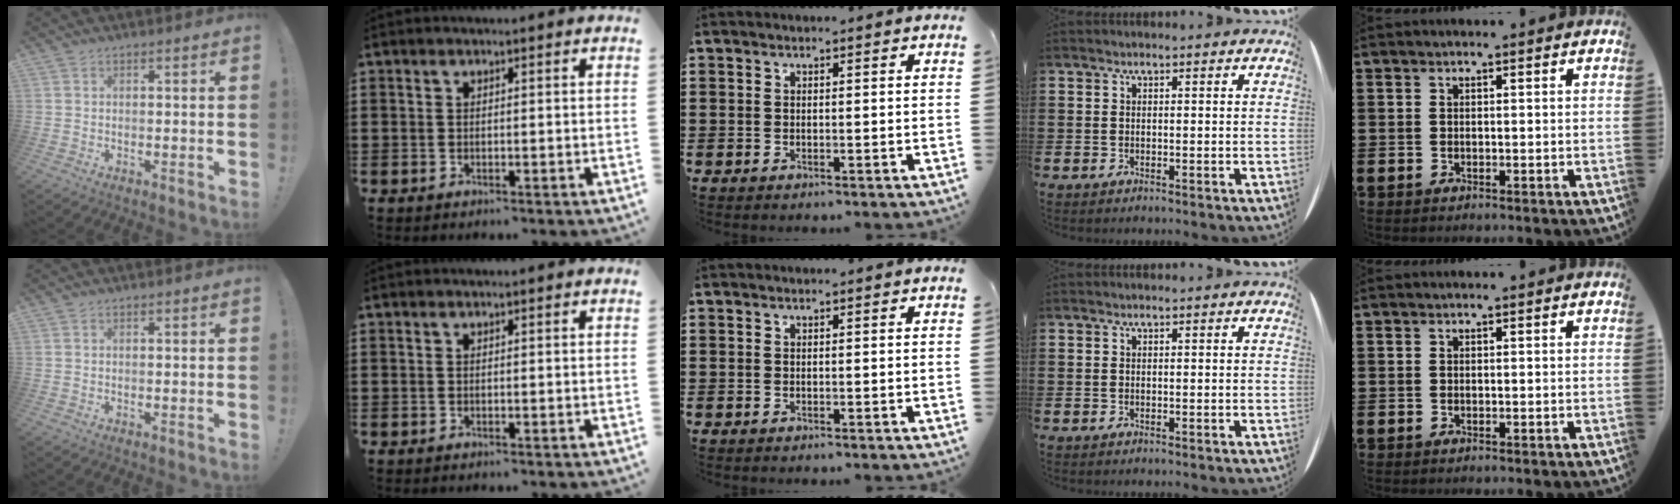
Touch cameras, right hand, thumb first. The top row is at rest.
{}